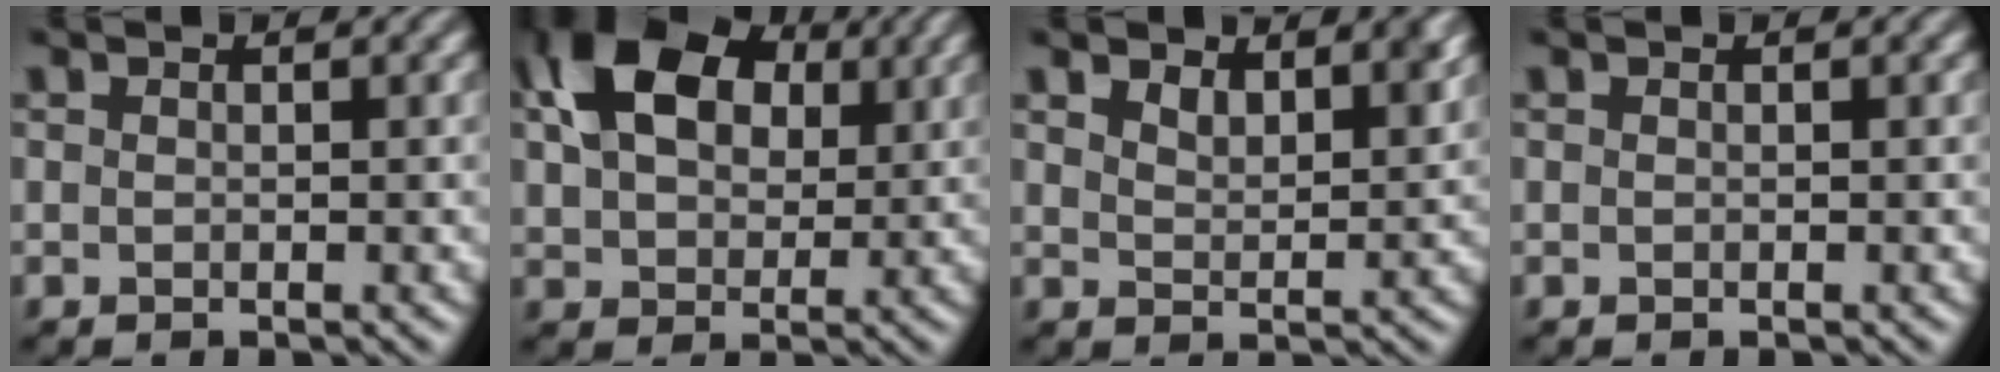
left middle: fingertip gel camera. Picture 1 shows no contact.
{"total": 12.5, "force": [4.6, 8.3, 8.1], "torque": [-0.169, 0.035, 0.078]}
{"total": 3.6, "force": [2.8, 1.4, 1.8], "torque": [-0.031, -0.001, 0.044]}
{"total": 0.0}